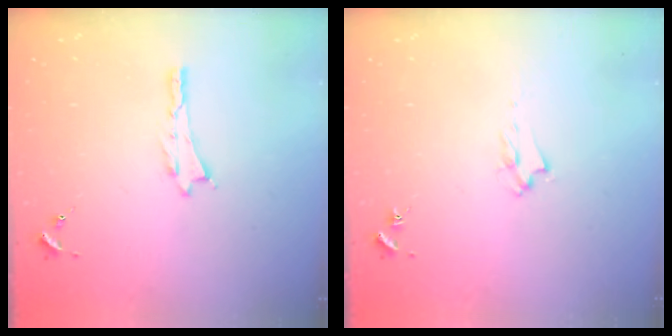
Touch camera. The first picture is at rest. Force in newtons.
{"total": 1.7, "press": 1.6, "slide": 0.3}